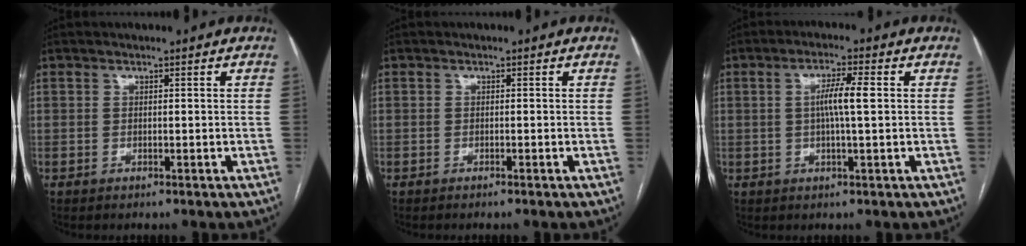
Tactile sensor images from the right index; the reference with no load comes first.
{"total": 0.7, "force": [-0.6, -0.2, 0.3], "torque": [-0.001, 0.003, -0.012]}
{"total": 4.9, "force": [0.4, 0.0, 4.9], "torque": [-0.091, 0.004, 0.007]}